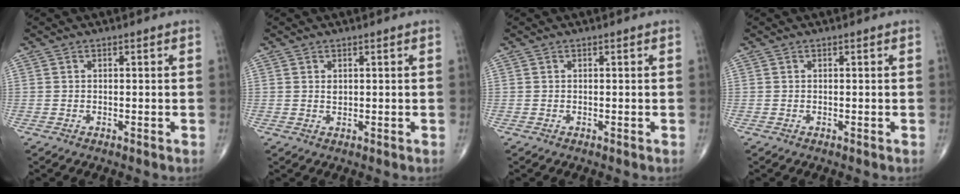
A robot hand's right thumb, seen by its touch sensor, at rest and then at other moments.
{"total": 1.0, "force": [0.4, 0.7, 0.7], "torque": [-0.008, -0.003, 0.010]}
{"total": 0.0}
{"total": 0.0}